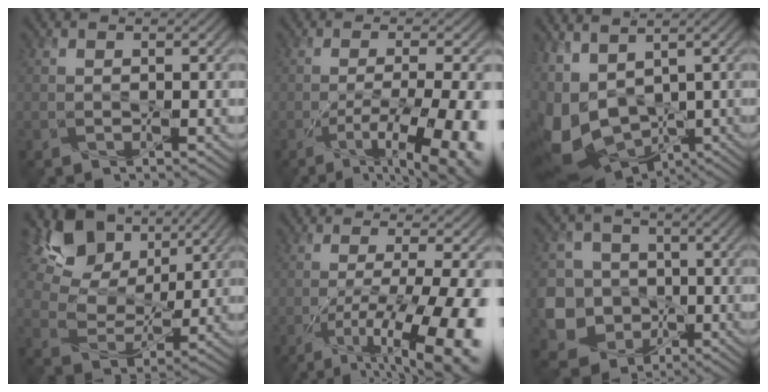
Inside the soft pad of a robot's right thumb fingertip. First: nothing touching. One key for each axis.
{"total": 11.1, "fx": -5.1, "fy": 2.7, "fz": 9.6, "tx": -0.129, "ty": -0.015, "tz": -0.068}
{"total": 11.2, "fx": -1.4, "fy": 7.3, "fz": 8.4, "tx": -0.201, "ty": -0.028, "tz": 0.002}
{"total": 12.9, "fx": 7.0, "fy": 8.1, "fz": 7.1, "tx": -0.163, "ty": 0.019, "tz": 0.118}
{"total": 13.8, "fx": -5.6, "fy": 3.5, "fz": 12.1, "tx": -0.185, "ty": -0.019, "tz": -0.076}
{"total": 9.9, "fx": -2.6, "fy": 9.2, "fz": 2.6, "tx": -0.087, "ty": -0.012, "tz": -0.081}